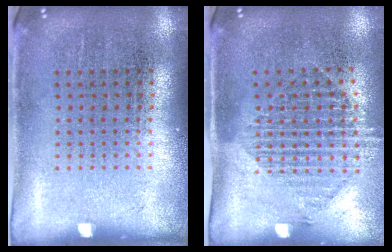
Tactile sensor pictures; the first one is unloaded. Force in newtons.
{"total": 1.6, "press": 1.3, "slide": 0.9}